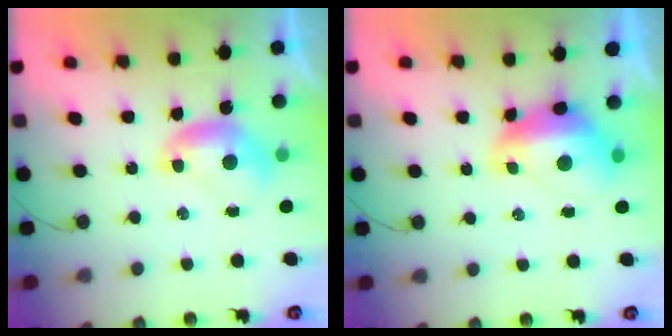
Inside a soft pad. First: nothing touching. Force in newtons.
{"total": 2.8, "press": 2.7, "slide": 0.7}